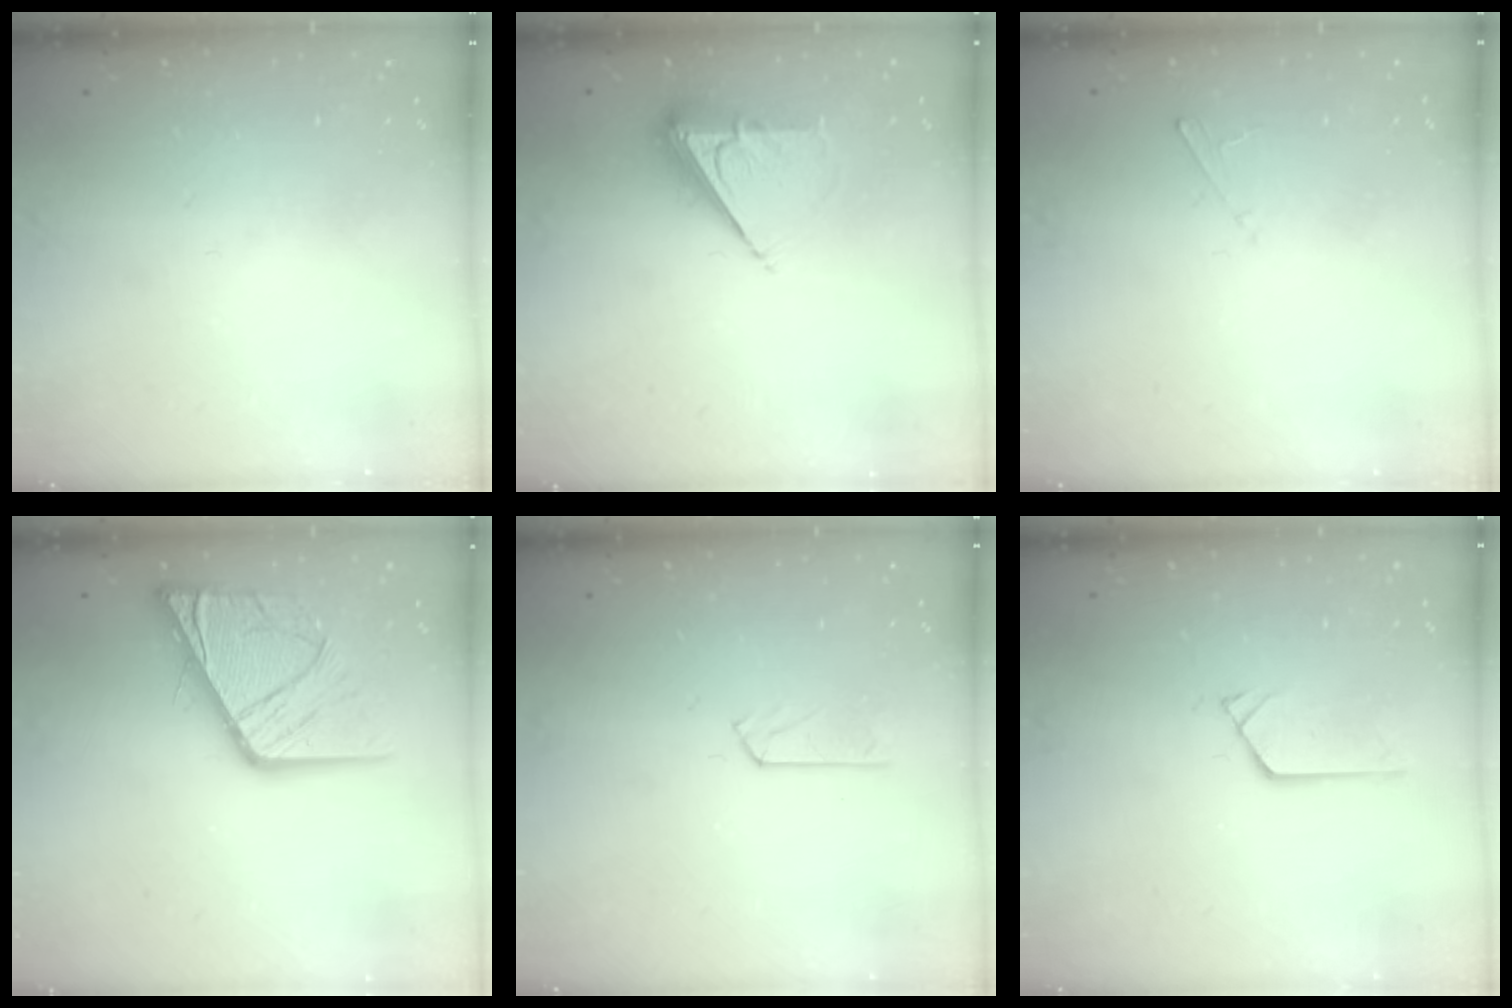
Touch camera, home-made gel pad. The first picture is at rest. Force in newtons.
{"total": 7.1, "press": 7.0, "slide": 1.1}
{"total": 2.0, "press": 2.0, "slide": 0.2}
{"total": 16.9, "press": 16.8, "slide": 1.8}
{"total": 4.2, "press": 4.2, "slide": 0.4}
{"total": 3.4, "press": 3.4, "slide": 0.4}